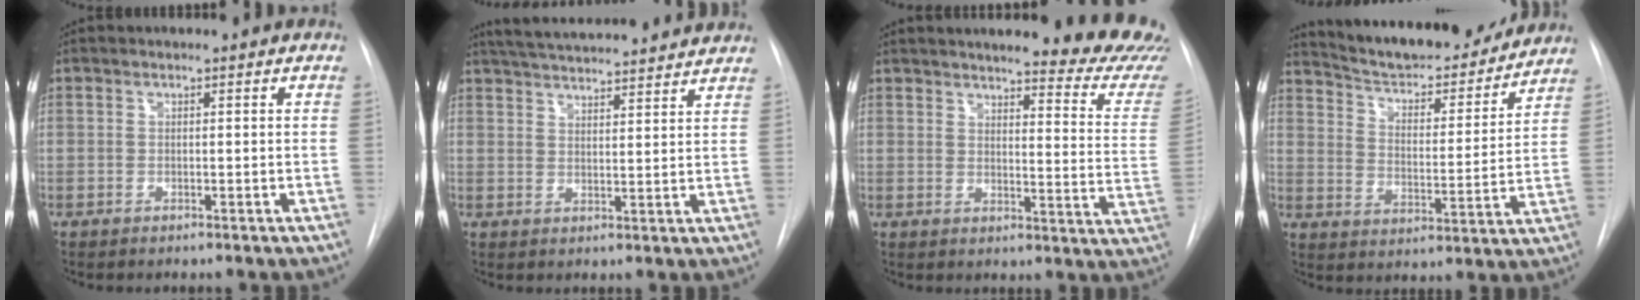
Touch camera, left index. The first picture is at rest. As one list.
[{"total": 18.1, "force": [16.8, 1.8, 6.5], "torque": [-0.110, 0.024, 0.231]}, {"total": 20.6, "force": [18.9, 1.8, 8.0], "torque": [-0.094, -0.096, 0.203]}, {"total": 19.9, "force": [18.2, 4.1, 7.1], "torque": [-0.105, -0.012, 0.263]}]